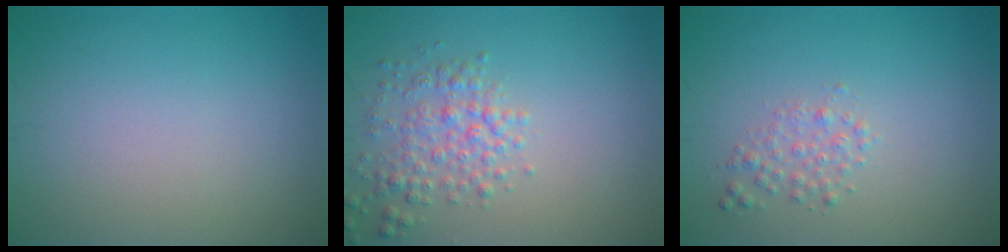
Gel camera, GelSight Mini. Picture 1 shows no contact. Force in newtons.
{"total": 3.0, "press": 3.0, "slide": 0.2}
{"total": 1.5, "press": 1.5, "slide": 0.1}